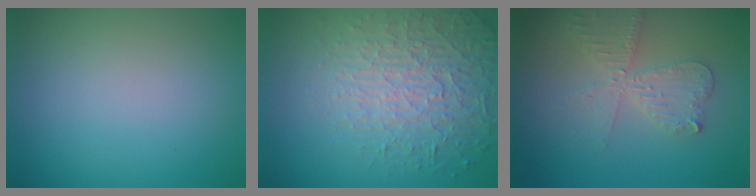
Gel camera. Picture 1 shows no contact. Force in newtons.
{"total": 6.7, "press": 5.1, "slide": 4.4}
{"total": 4.0, "press": 3.4, "slide": 2.1}